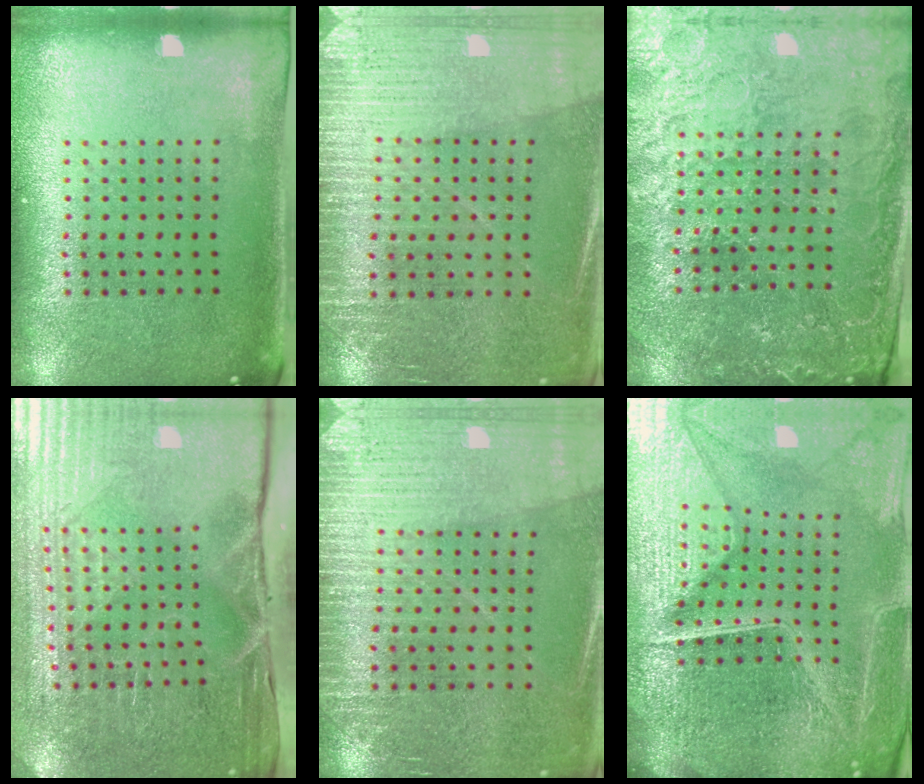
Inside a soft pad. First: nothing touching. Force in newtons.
{"total": 3.0, "press": 3.0, "slide": 0.5}
{"total": 3.2, "press": 3.2, "slide": 0.4}
{"total": 4.3, "press": 4.1, "slide": 1.0}
{"total": 3.0, "press": 3.0, "slide": 0.4}
{"total": 7.1, "press": 6.3, "slide": 3.4}